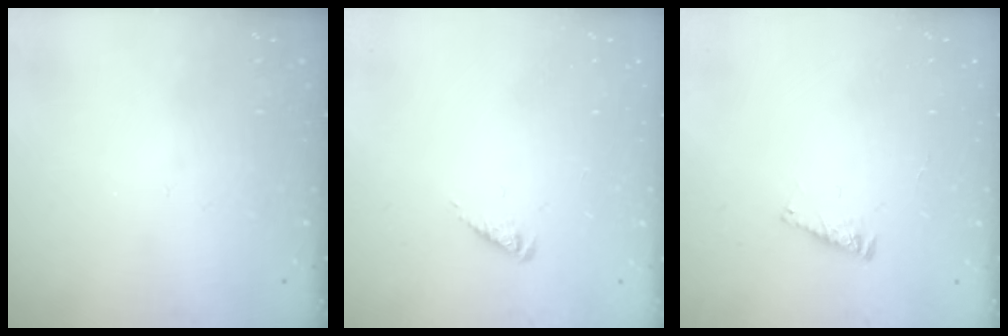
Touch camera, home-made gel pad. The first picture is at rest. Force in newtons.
{"total": 2.1, "press": 2.0, "slide": 0.4}
{"total": 2.3, "press": 2.3, "slide": 0.2}